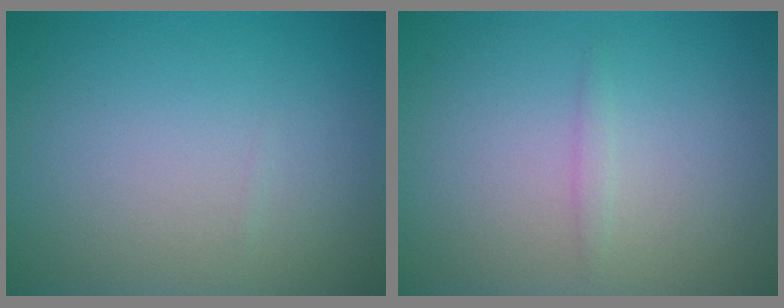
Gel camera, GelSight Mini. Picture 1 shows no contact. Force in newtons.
{"total": 0.7, "press": 0.7, "slide": 0.1}